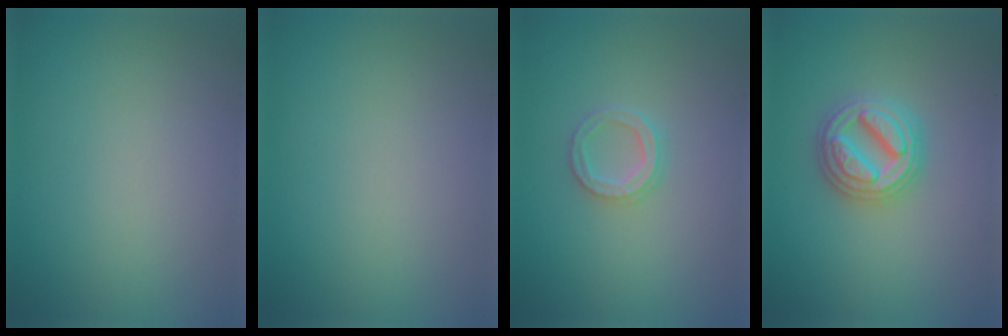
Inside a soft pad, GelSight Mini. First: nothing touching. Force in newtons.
{"total": 0.0}
{"total": 2.1, "press": 2.0, "slide": 0.4}
{"total": 4.7, "press": 4.6, "slide": 0.8}